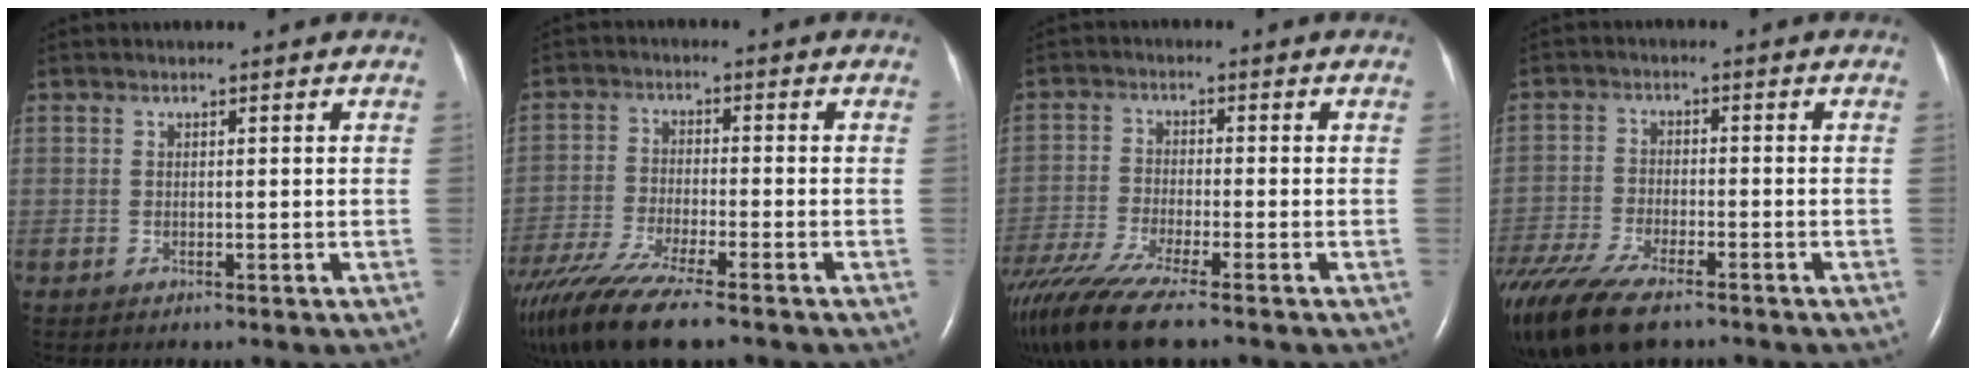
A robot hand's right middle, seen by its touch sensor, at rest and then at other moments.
{"total": 13.5, "force": [-10.5, 1.5, 8.5], "torque": [-0.166, -0.038, -0.181]}
{"total": 11.5, "force": [-8.9, 0.8, 7.2], "torque": [-0.135, -0.030, -0.156]}
{"total": 14.1, "force": [-10.6, 4.2, 8.4], "torque": [-0.180, -0.031, -0.182]}